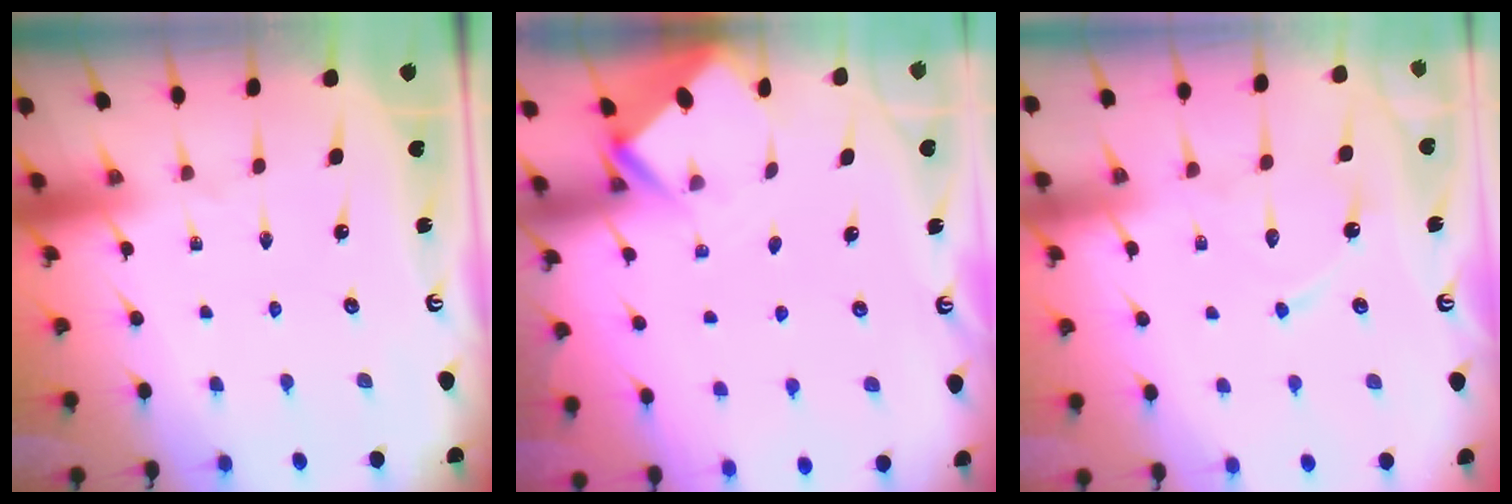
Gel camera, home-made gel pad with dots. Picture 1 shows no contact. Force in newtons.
{"total": 2.0, "press": 2.0, "slide": 0.2}
{"total": 8.9, "press": 8.8, "slide": 0.7}